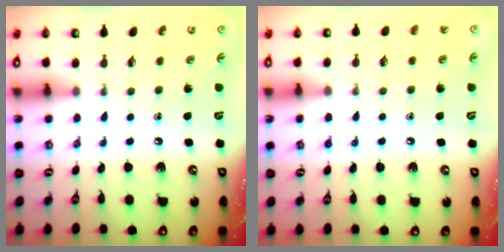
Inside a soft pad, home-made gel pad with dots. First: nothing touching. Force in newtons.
{"total": 6.9, "press": 6.8, "slide": 0.8}